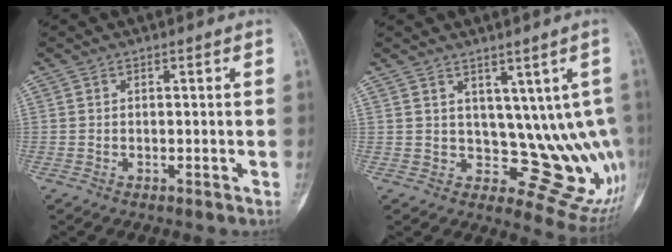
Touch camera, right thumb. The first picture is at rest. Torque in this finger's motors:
{"motor_torque": [-0.27, 0.29, -0.05, 0.04, -0.07]}